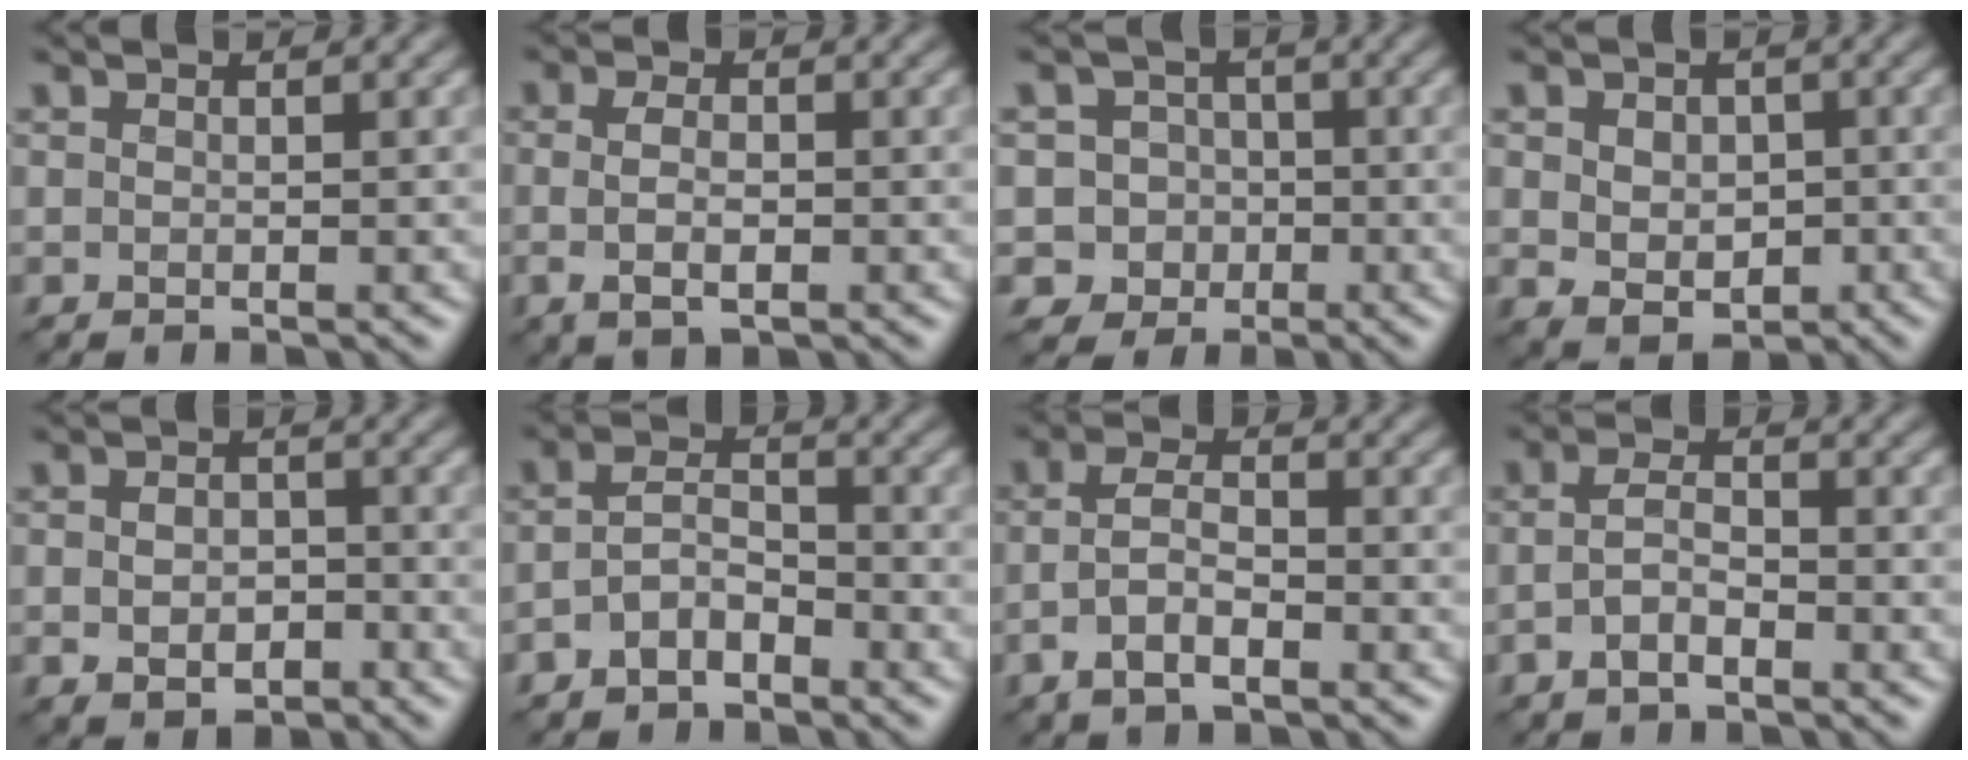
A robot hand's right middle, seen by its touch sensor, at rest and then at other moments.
{"total": 2.6, "force": [-0.5, 1.1, 2.2], "torque": [-0.052, 0.000, -0.006]}
{"total": 6.0, "force": [-2.1, 5.6, 0.4], "torque": [0.007, 0.006, -0.063]}
{"total": 4.4, "force": [-0.4, 3.5, 2.6], "torque": [-0.035, -0.005, -0.003]}
{"total": 2.8, "force": [-1.1, 1.9, 1.8], "torque": [-0.024, -0.001, -0.021]}
{"total": 3.1, "force": [-1.9, 1.5, 1.9], "torque": [-0.037, 0.011, -0.040]}
{"total": 3.6, "force": [-1.8, 1.5, 2.8], "torque": [-0.059, 0.008, -0.038]}
{"total": 2.5, "force": [-1.3, 0.9, 1.9], "torque": [-0.044, 0.006, -0.030]}